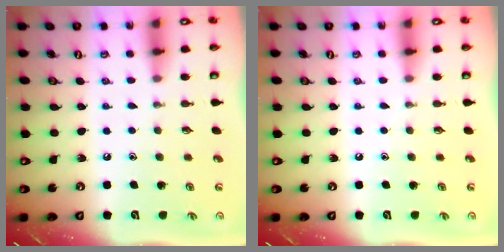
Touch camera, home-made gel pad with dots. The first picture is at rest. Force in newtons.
{"total": 0.0}